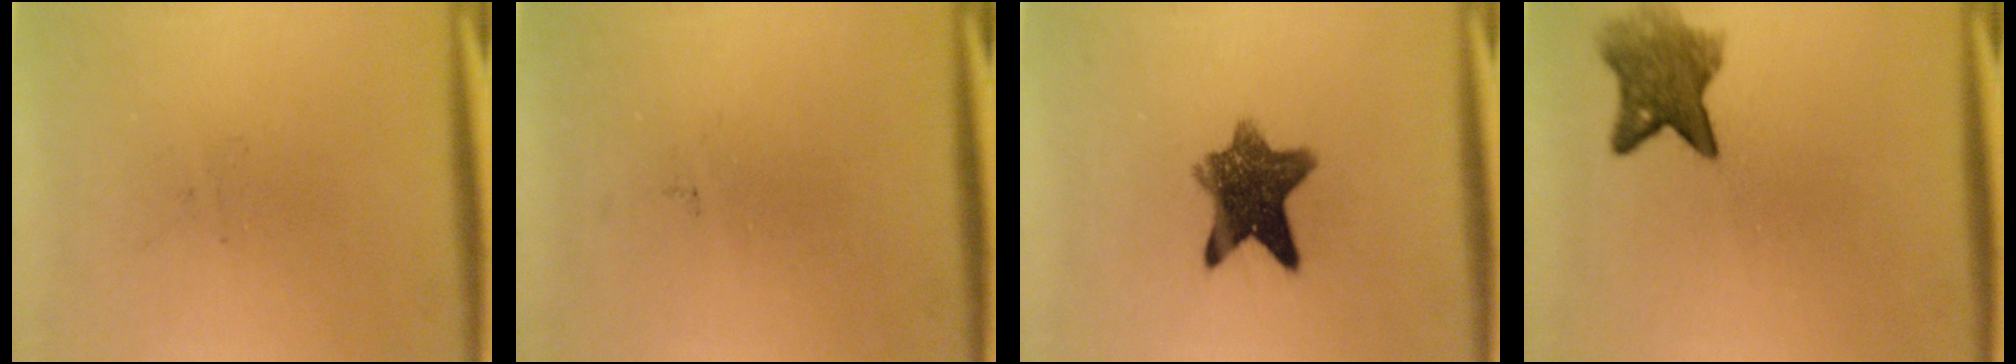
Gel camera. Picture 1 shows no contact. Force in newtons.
{"total": 0.0}
{"total": 9.3}
{"total": 5.7}